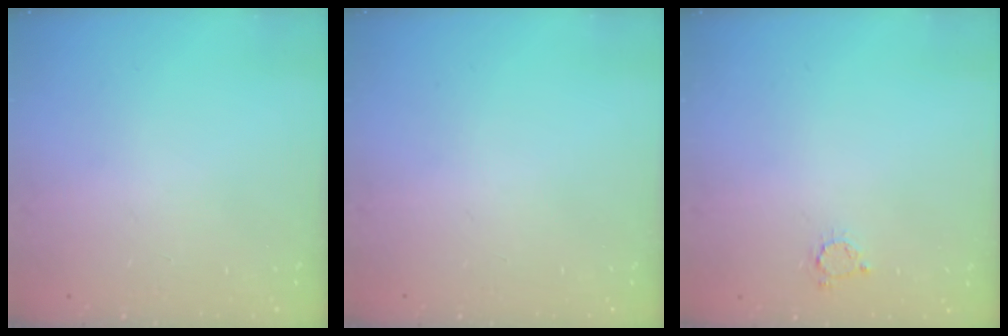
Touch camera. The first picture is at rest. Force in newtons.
{"total": 0.0}
{"total": 3.0, "press": 3.0, "slide": 0.2}